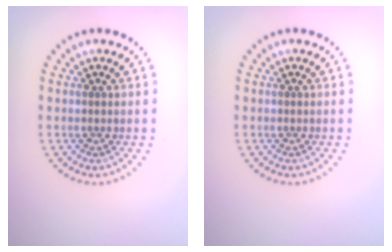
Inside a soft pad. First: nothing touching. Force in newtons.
{"total": 0.0}